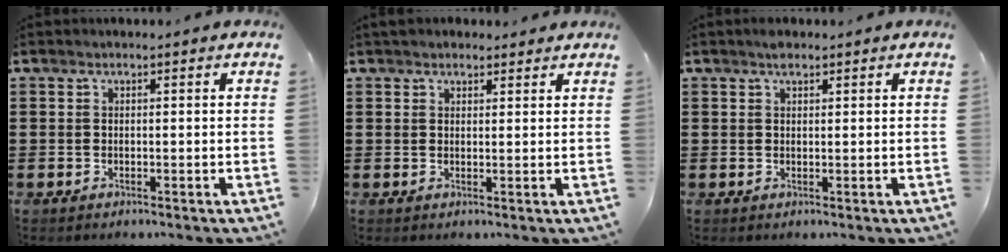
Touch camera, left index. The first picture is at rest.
{"total": 1.9, "force": [1.7, 0.7, 0.3], "torque": [-0.008, 0.007, 0.033]}
{"total": 1.6, "force": [1.2, 0.7, 0.9], "torque": [-0.021, 0.003, 0.022]}